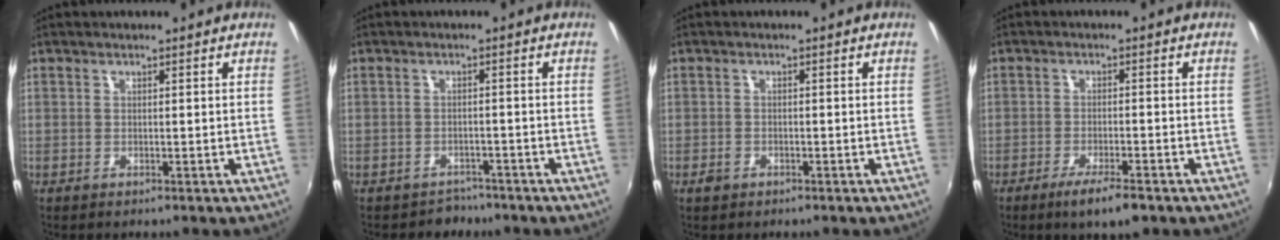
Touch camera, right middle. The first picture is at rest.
{"total": 3.7, "force": [-3.1, 2.1, -0.1], "torque": [-0.007, 0.000, -0.047]}
{"total": 1.9, "force": [-1.2, 1.3, 0.7], "torque": [-0.016, -0.001, -0.022]}
{"total": 6.0, "force": [-4.1, 1.1, 4.2], "torque": [-0.090, -0.014, -0.071]}